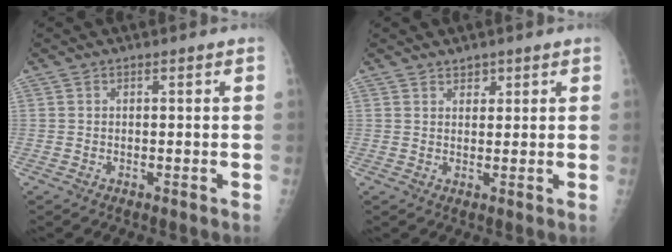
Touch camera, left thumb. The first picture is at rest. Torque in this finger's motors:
{"motor_torque": [-0.24, 0.16, -0.22, -0.09, -0.03]}